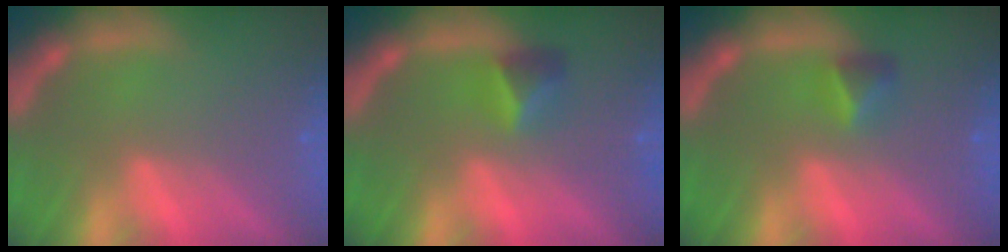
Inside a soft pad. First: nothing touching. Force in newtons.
{"total": 2.4}
{"total": 1.9}